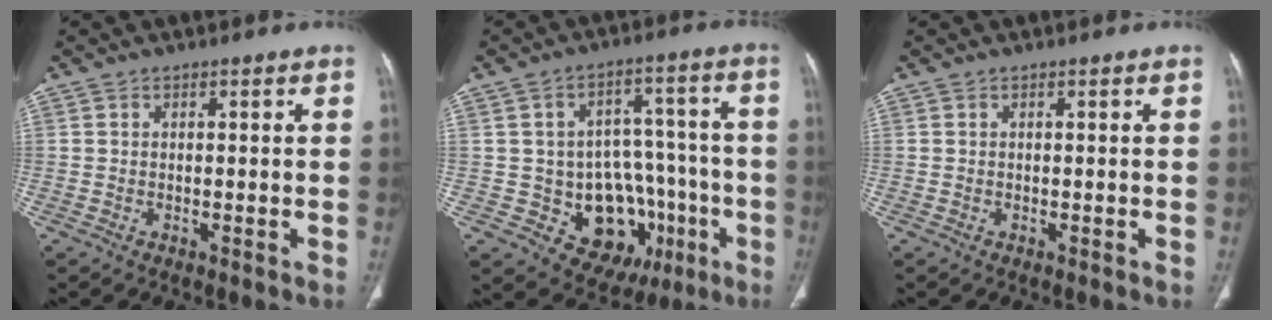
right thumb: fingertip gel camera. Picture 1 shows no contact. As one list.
[{"total": 16.9, "force": [-5.1, 12.8, 9.8], "torque": [-0.080, 0.042, -0.053]}, {"total": 0.0}]